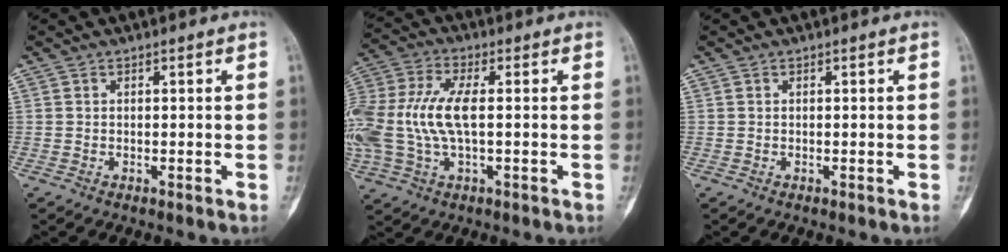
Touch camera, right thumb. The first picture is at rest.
{"total": 16.2, "force": [-0.1, 7.7, 14.2], "torque": [-0.353, 0.017, -0.002]}
{"total": 0.0}